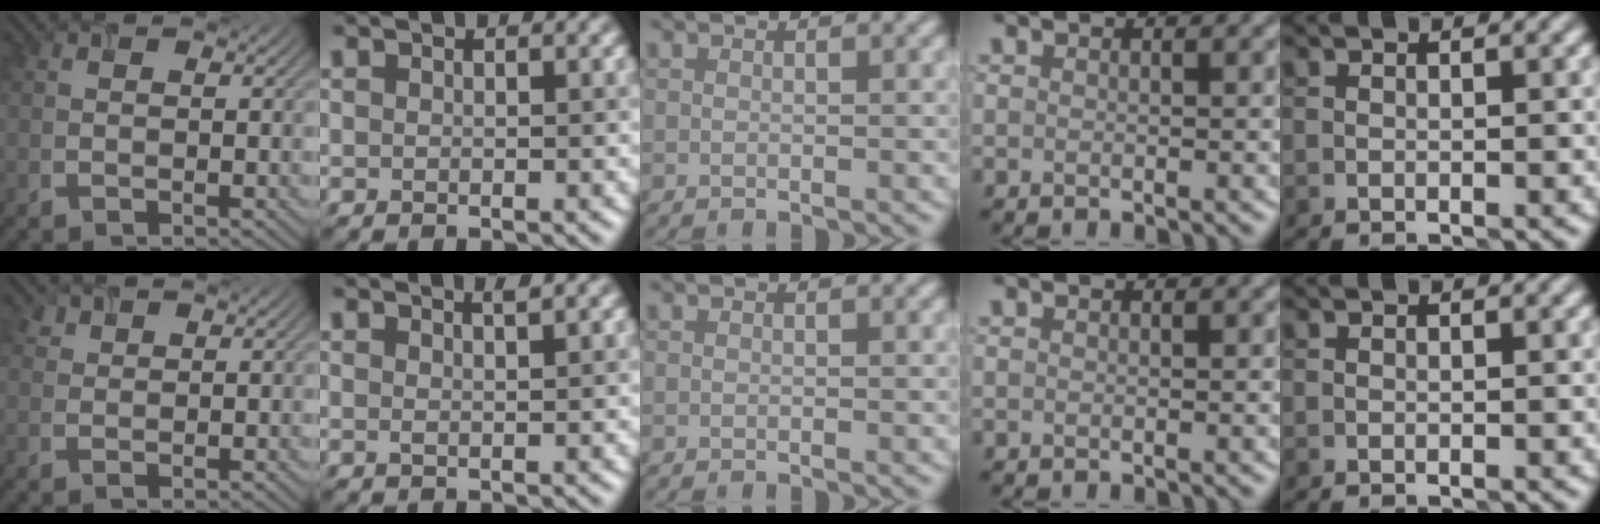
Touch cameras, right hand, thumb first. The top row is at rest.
{"thumb": {"total": 1.4, "force": [1.1, 0.8, 0.3], "torque": [-0.010, 0.001, 0.024]}, "index": {"total": 1.1, "force": [0.7, 0.2, 0.8], "torque": [-0.016, -0.002, 0.011]}}